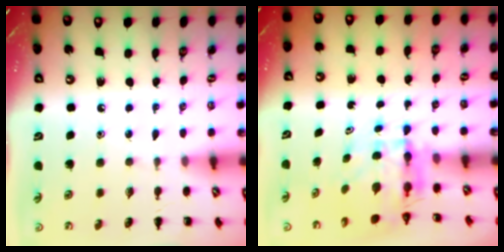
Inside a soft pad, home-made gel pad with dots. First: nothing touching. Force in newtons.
{"total": 5.9, "press": 5.8, "slide": 0.8}